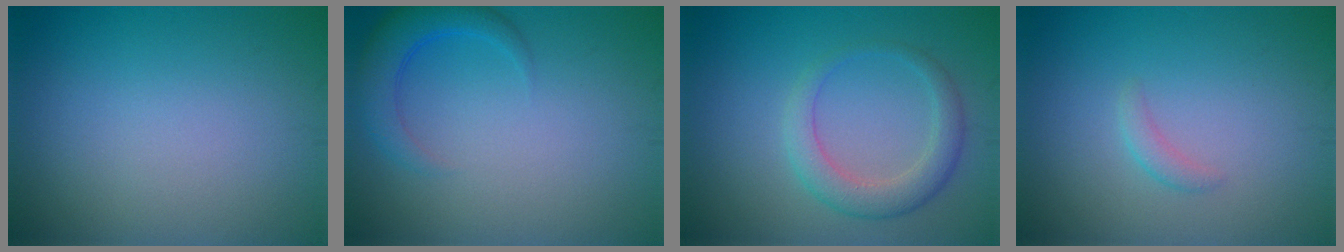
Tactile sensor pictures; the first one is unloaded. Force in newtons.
{"total": 3.3, "press": 3.3, "slide": 0.3}
{"total": 3.1, "press": 3.1, "slide": 0.1}
{"total": 1.0, "press": 1.0, "slide": 0.0}